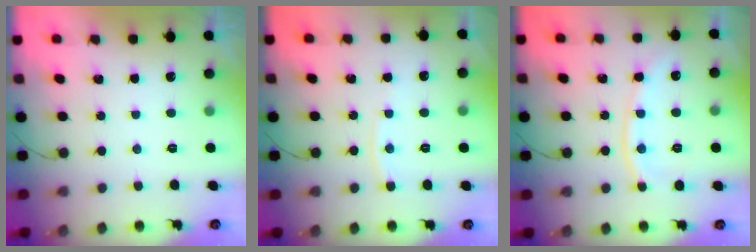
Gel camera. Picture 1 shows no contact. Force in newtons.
{"total": 4.4, "press": 4.3, "slide": 0.7}
{"total": 10.8, "press": 10.7, "slide": 1.3}